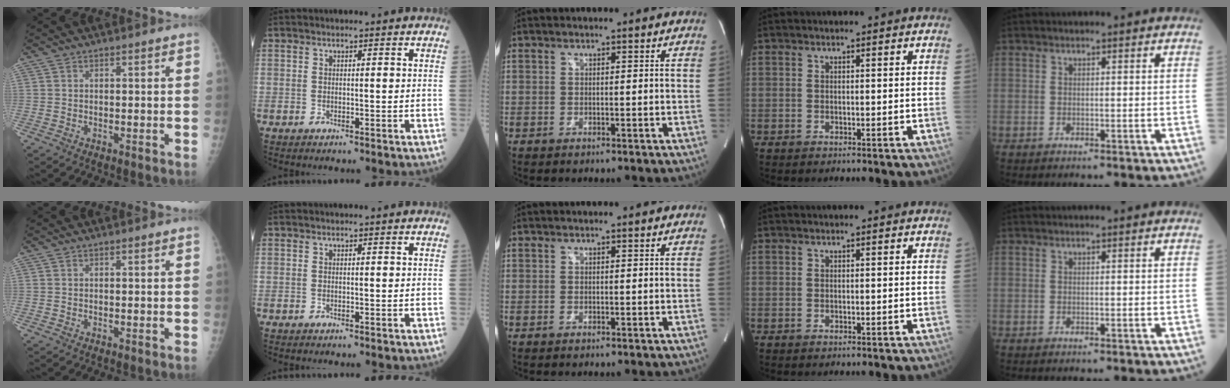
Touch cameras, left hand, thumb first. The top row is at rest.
{}